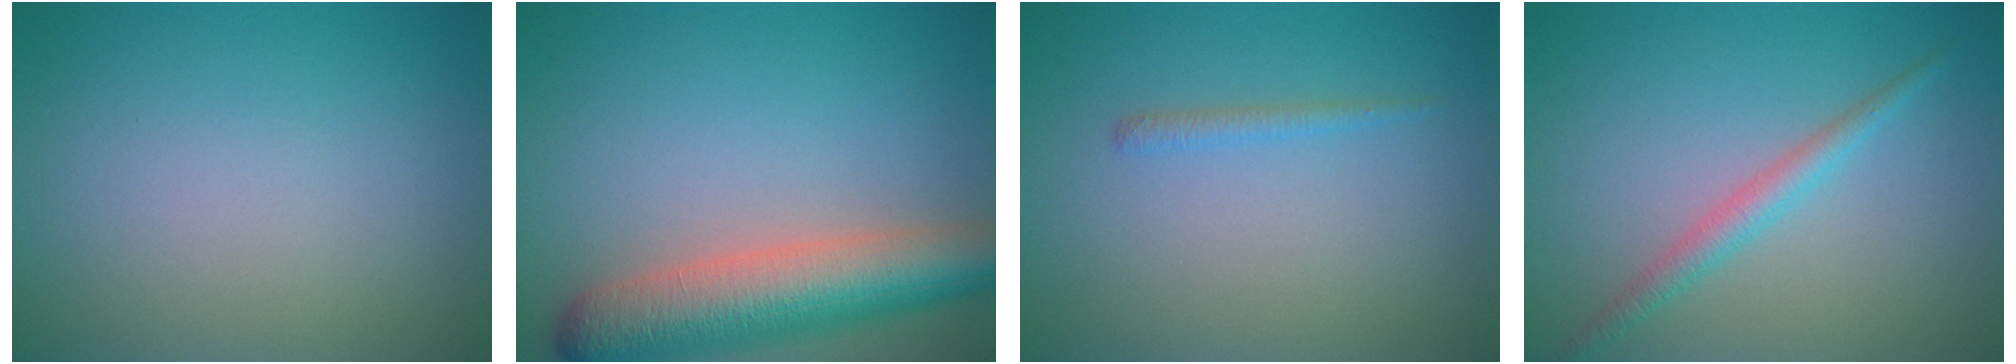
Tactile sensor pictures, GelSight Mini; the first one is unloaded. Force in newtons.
{"total": 8.2, "press": 8.2, "slide": 0.3}
{"total": 0.9, "press": 0.9, "slide": 0.1}
{"total": 2.1, "press": 2.1, "slide": 0.1}